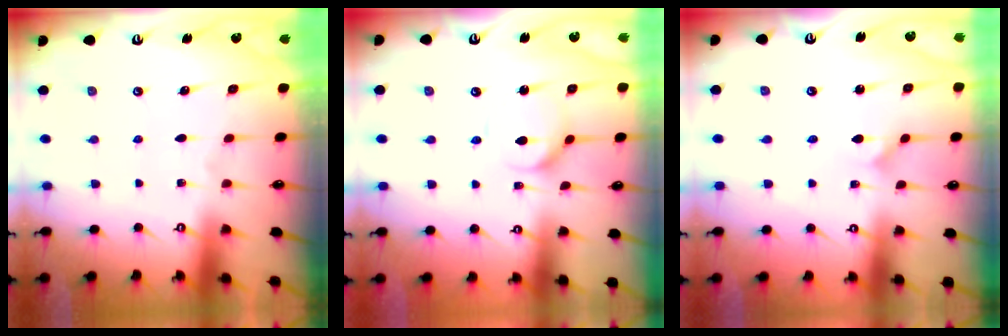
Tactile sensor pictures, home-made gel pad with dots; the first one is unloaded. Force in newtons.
{"total": 6.8, "press": 6.8, "slide": 0.6}
{"total": 1.2, "press": 1.2, "slide": 0.1}